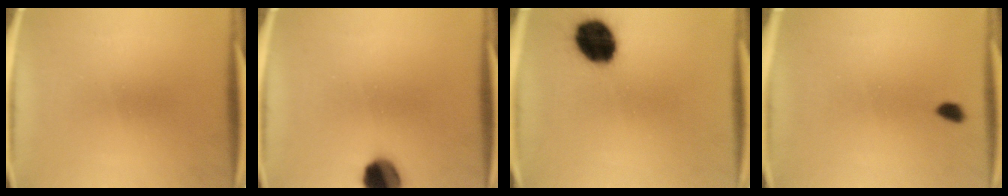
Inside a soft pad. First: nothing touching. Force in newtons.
{"total": 9.2}
{"total": 13.9}
{"total": 1.7}